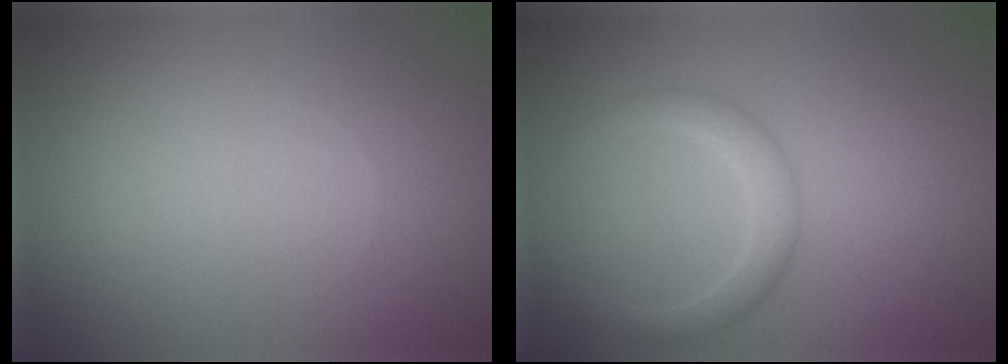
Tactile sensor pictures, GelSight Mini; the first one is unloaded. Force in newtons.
{"total": 2.2, "press": 2.2, "slide": 0.0}